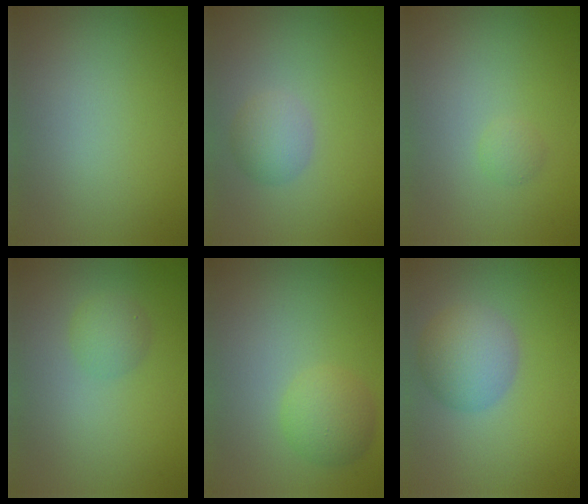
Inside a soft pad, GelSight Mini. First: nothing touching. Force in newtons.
{"total": 2.3, "press": 2.3, "slide": 0.0}
{"total": 0.8, "press": 0.8, "slide": 0.1}
{"total": 1.8, "press": 1.8, "slide": 0.0}
{"total": 2.8, "press": 2.8, "slide": 0.1}
{"total": 4.2, "press": 4.2, "slide": 0.2}